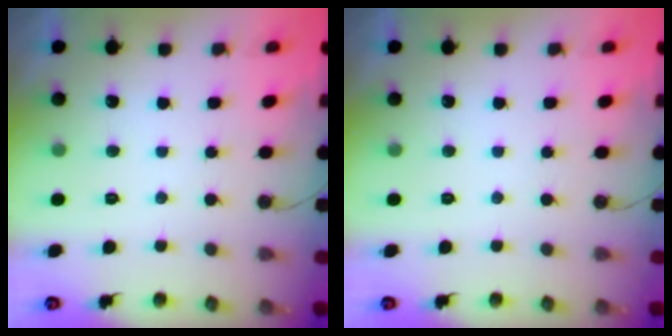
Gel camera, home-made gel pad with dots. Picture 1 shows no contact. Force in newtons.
{"total": 0.0}